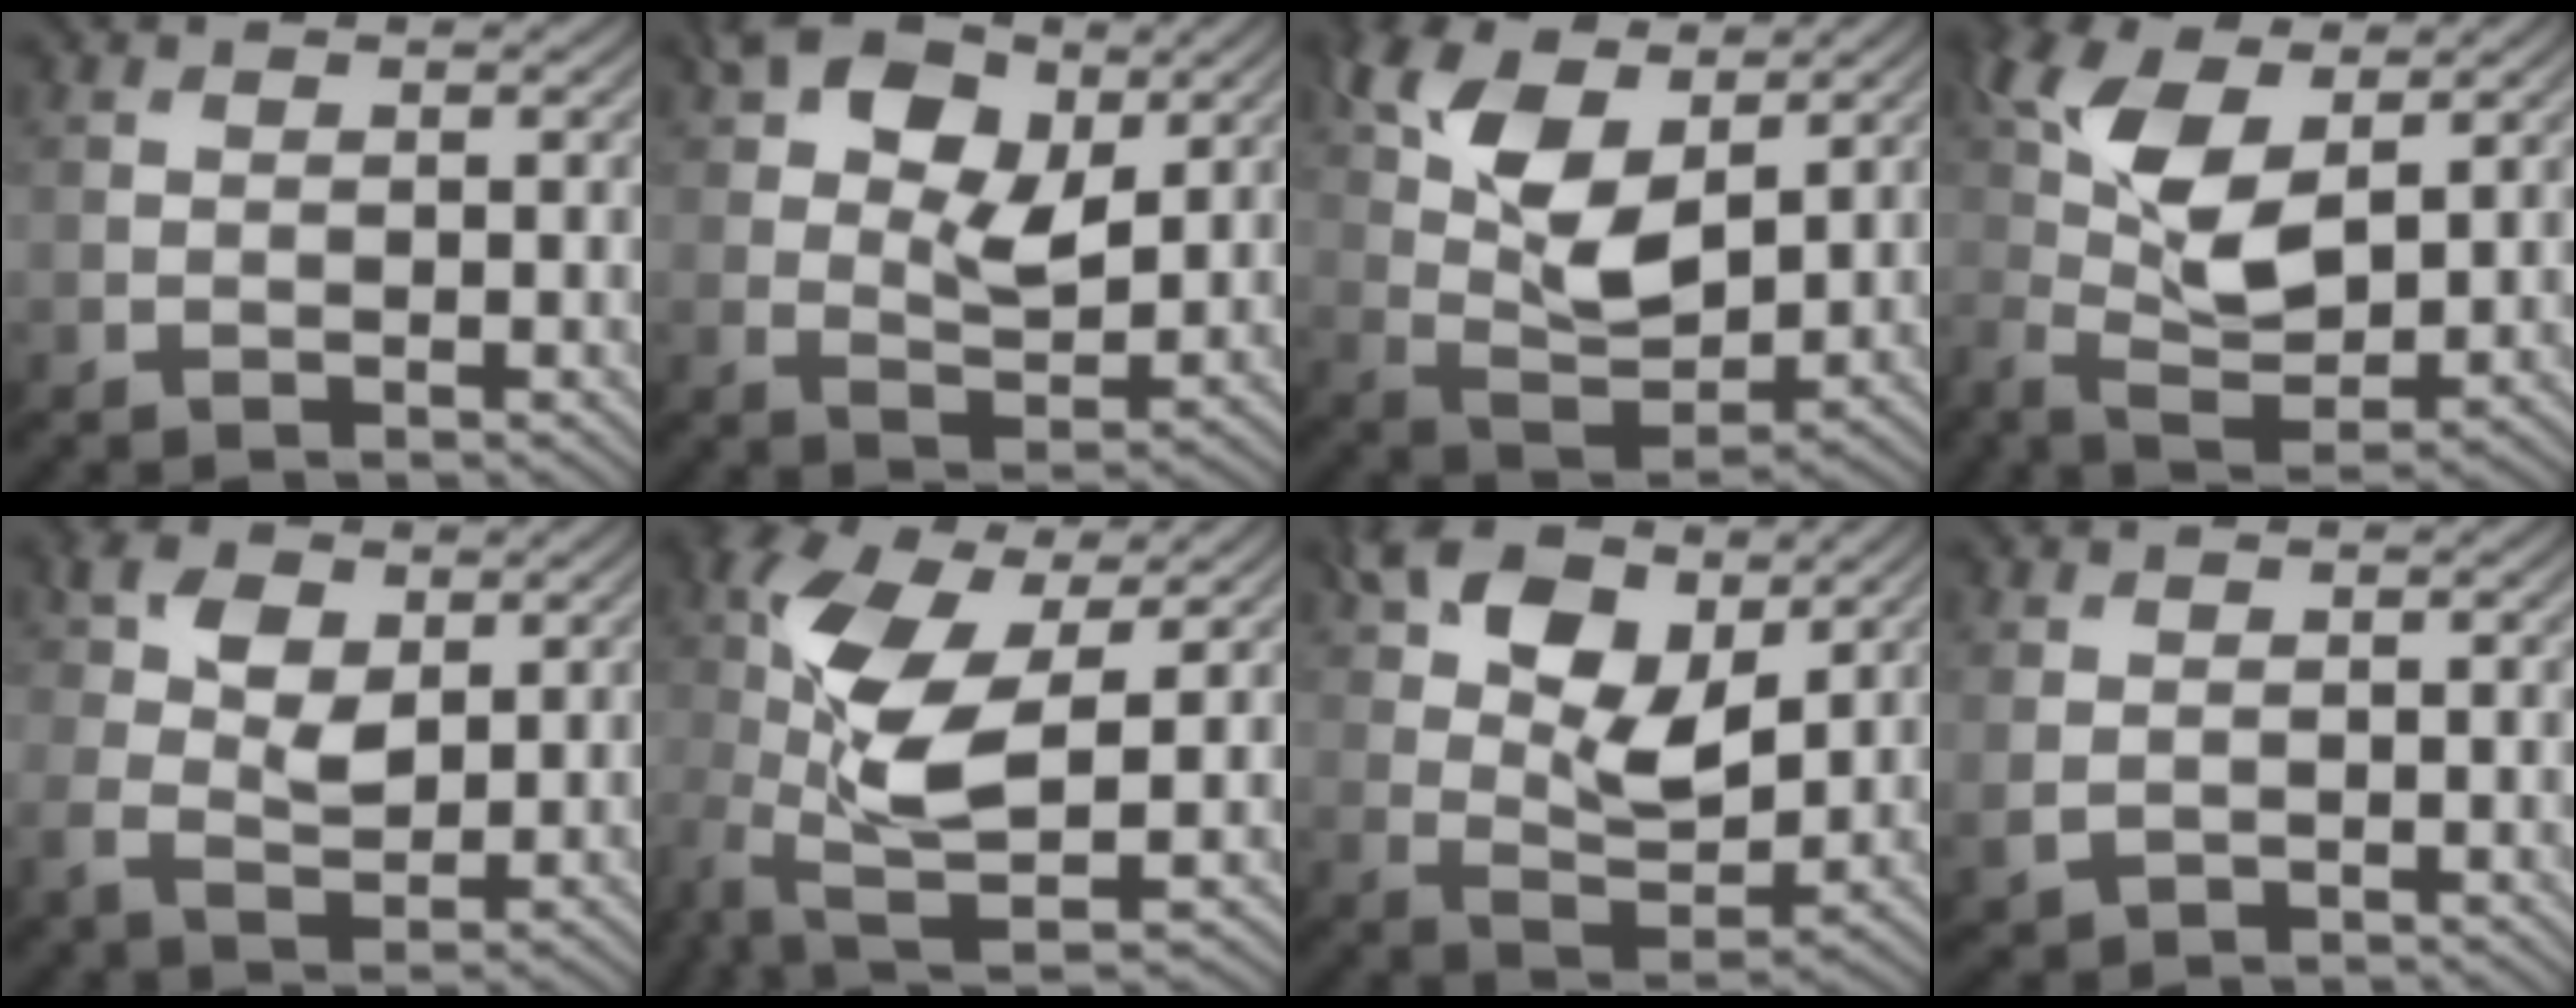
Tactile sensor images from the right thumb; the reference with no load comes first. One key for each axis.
{"total": 9.1, "fx": 4.2, "fy": 5.2, "fz": 6.2, "tx": -0.122, "ty": 0.004, "tz": 0.072}
{"total": 10.9, "fx": 5.1, "fy": 5.4, "fz": 7.9, "tx": -0.181, "ty": 0.006, "tz": 0.105}
{"total": 8.8, "fx": 2.4, "fy": 4.0, "fz": 7.4, "tx": -0.175, "ty": 0.005, "tz": 0.040}
{"total": 5.9, "fx": 1.7, "fy": 3.8, "fz": 4.2, "tx": -0.093, "ty": 0.000, "tz": 0.028}
{"total": 12.2, "fx": 0.5, "fy": 5.4, "fz": 10.9, "tx": -0.254, "ty": 0.003, "tz": 0.003}
{"total": 10.2, "fx": 5.2, "fy": 5.5, "fz": 6.9, "tx": -0.148, "ty": 0.003, "tz": 0.102}
{"total": 1.8, "fx": 0.3, "fy": 1.4, "fz": 1.1, "tx": -0.033, "ty": -0.006, "tz": 0.012}